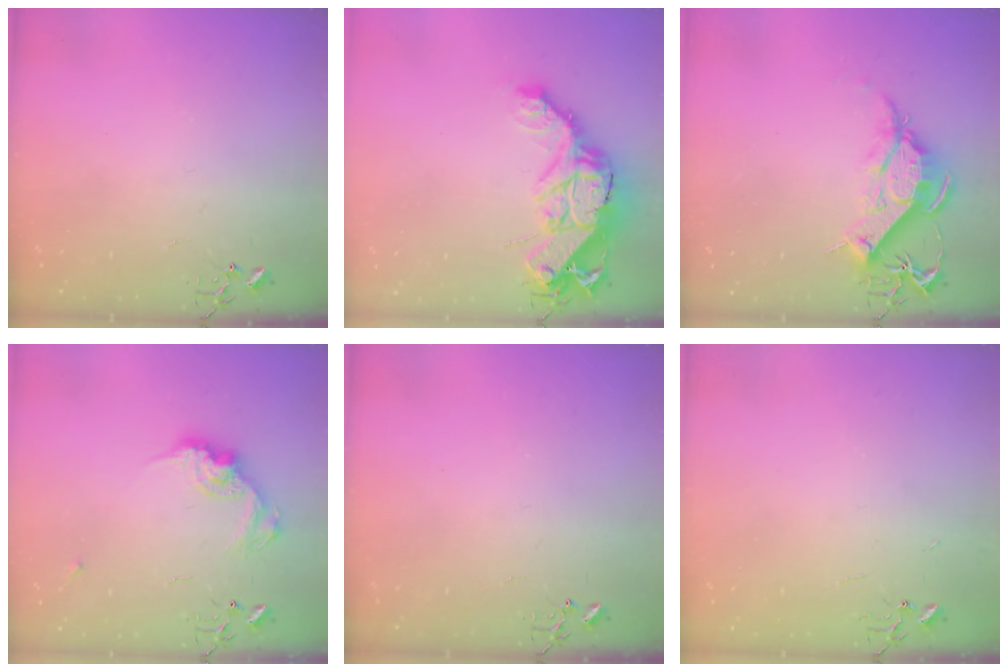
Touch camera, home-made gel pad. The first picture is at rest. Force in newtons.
{"total": 17.7, "press": 17.6, "slide": 1.5}
{"total": 12.5, "press": 12.4, "slide": 1.3}
{"total": 13.5, "press": 13.5, "slide": 0.8}
{"total": 0.0}
{"total": 2.2, "press": 2.2, "slide": 0.3}